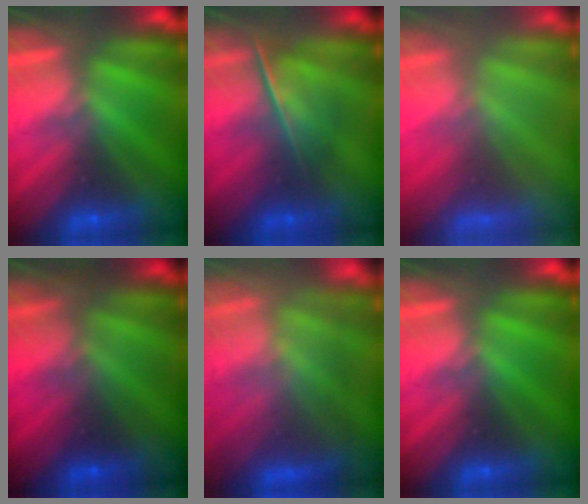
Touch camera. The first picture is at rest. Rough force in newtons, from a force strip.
{"total": 2.3}
{"total": 6.9}
{"total": 1.7}
{"total": 11.1}
{"total": 0.0}